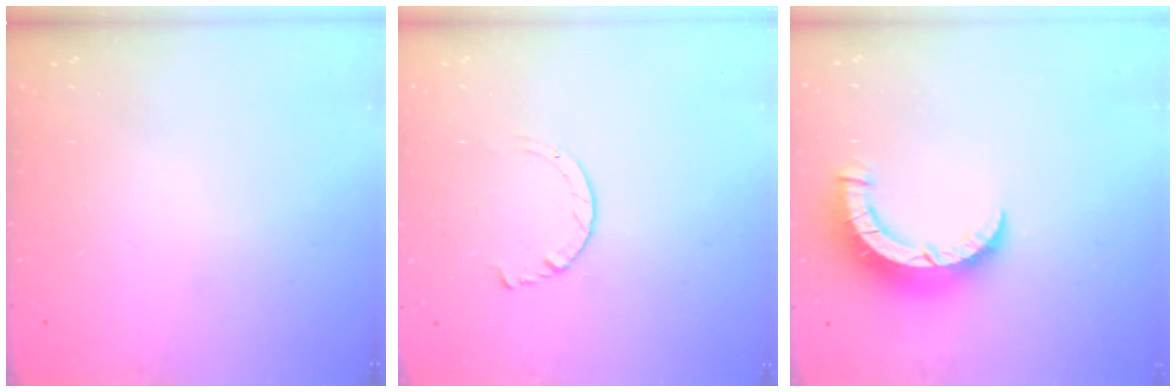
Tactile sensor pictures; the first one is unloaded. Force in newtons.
{"total": 2.9, "press": 2.8, "slide": 0.3}
{"total": 7.9, "press": 7.9, "slide": 1.0}